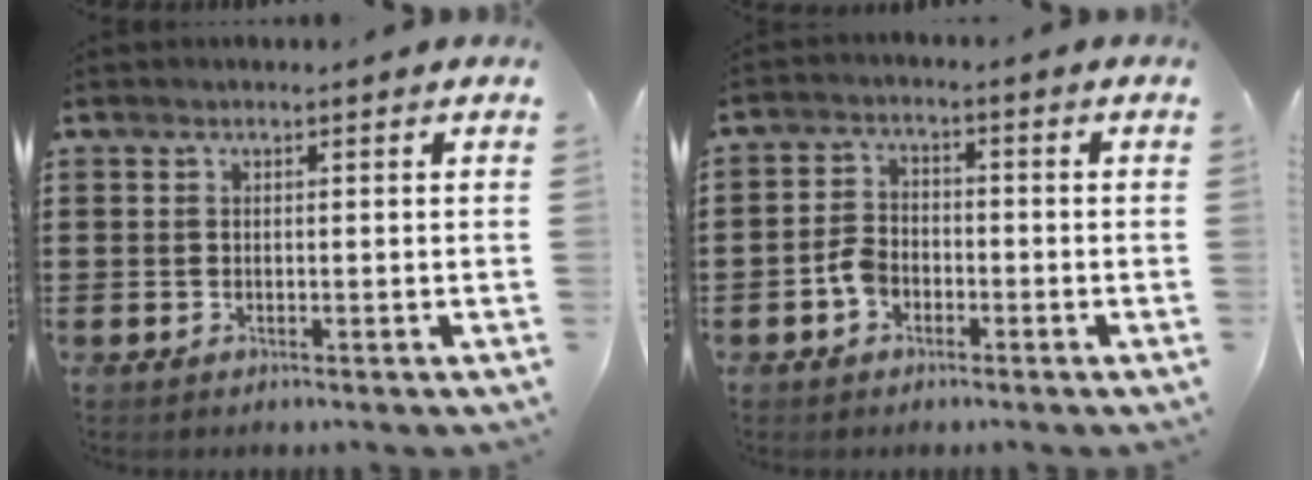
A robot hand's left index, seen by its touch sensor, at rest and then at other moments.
{"total": 3.7, "force": [-2.0, 2.5, 1.9], "torque": [-0.051, 0.003, -0.041]}